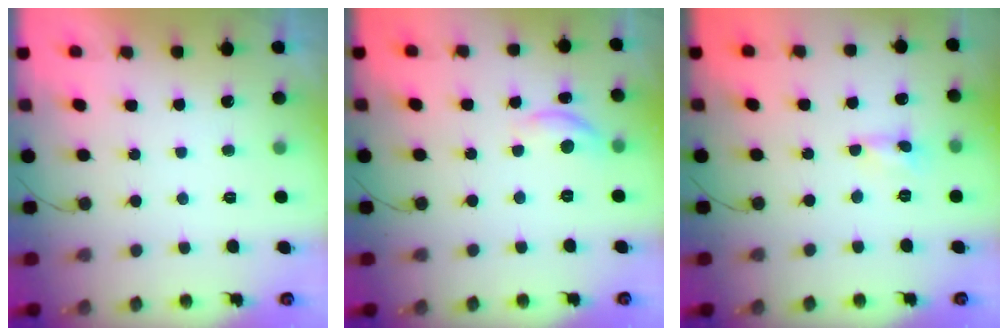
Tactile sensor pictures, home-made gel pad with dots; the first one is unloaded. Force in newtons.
{"total": 7.0, "press": 7.0, "slide": 0.6}
{"total": 0.0}